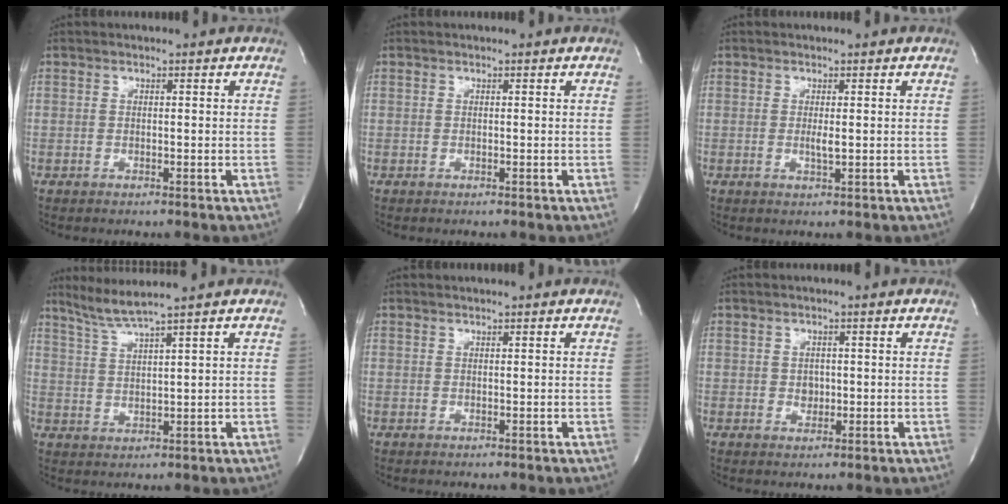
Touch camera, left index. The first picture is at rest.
{"total": 0.0}
{"total": 1.6, "force": [0.3, 0.1, 1.5], "torque": [-0.033, -0.002, 0.006]}
{"total": 5.3, "force": [4.4, -1.9, 2.4], "torque": [-0.054, -0.007, 0.093]}
{"total": 0.7, "force": [0.6, -0.2, 0.3], "torque": [-0.006, 0.001, 0.013]}
{"total": 1.3, "force": [0.1, 1.1, 0.7], "torque": [-0.009, 0.001, 0.004]}